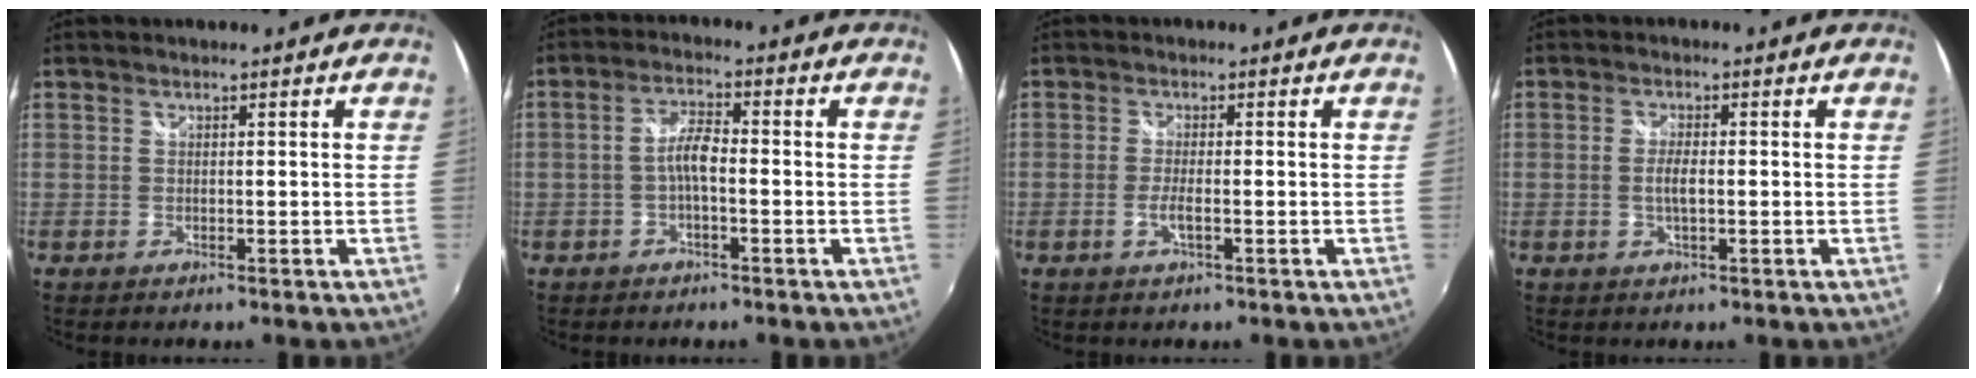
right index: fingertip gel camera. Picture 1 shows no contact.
{"total": 3.9, "force": [-1.2, 1.0, 3.5], "torque": [-0.072, 0.011, -0.026]}
{"total": 2.4, "force": [-0.9, 0.3, 2.2], "torque": [-0.046, -0.005, -0.016]}
{"total": 2.7, "force": [-0.4, 0.7, 2.6], "torque": [-0.050, -0.002, -0.008]}